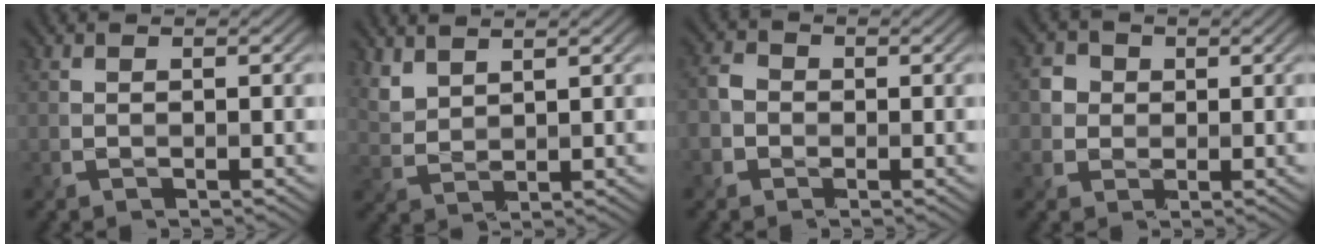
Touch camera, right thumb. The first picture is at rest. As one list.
[{"total": 3.2, "force": [2.6, 1.3, 1.4], "torque": [-0.045, -0.001, 0.065]}, {"total": 3.0, "force": [-1.0, 2.6, 1.1], "torque": [-0.032, 0.000, -0.023]}, {"total": 3.0, "force": [0.4, 2.9, 0.7], "torque": [-0.027, 0.001, 0.005]}]